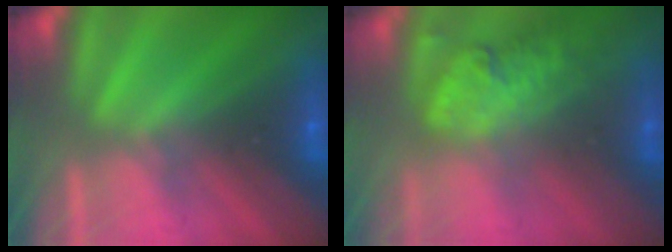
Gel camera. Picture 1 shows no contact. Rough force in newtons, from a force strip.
{"total": 2.4}